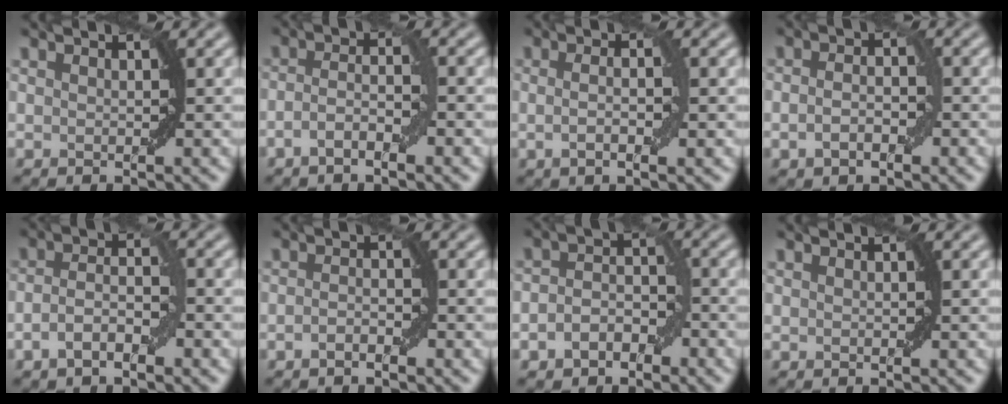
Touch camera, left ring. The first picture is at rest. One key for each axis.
{"total": 3.0, "fx": -1.3, "fy": 0.7, "fz": 2.6, "tx": -0.049, "ty": 0.005, "tz": -0.029}
{"total": 2.9, "fx": -0.1, "fy": 0.5, "fz": 2.9, "tx": -0.052, "ty": -0.004, "tz": -0.003}
{"total": 2.5, "fx": -0.7, "fy": 1.4, "fz": 2.0, "tx": -0.036, "ty": 0.003, "tz": -0.014}
{"total": 3.4, "fx": -1.5, "fy": 1.3, "fz": 2.7, "tx": -0.054, "ty": 0.004, "tz": -0.031}
{"total": 1.4, "fx": -0.8, "fy": 0.4, "fz": 1.1, "tx": -0.021, "ty": 0.002, "tz": -0.016}
{"total": 3.4, "fx": -1.6, "fy": 2.4, "fz": 1.9, "tx": -0.029, "ty": 0.005, "tz": -0.033}
{"total": 0.0}